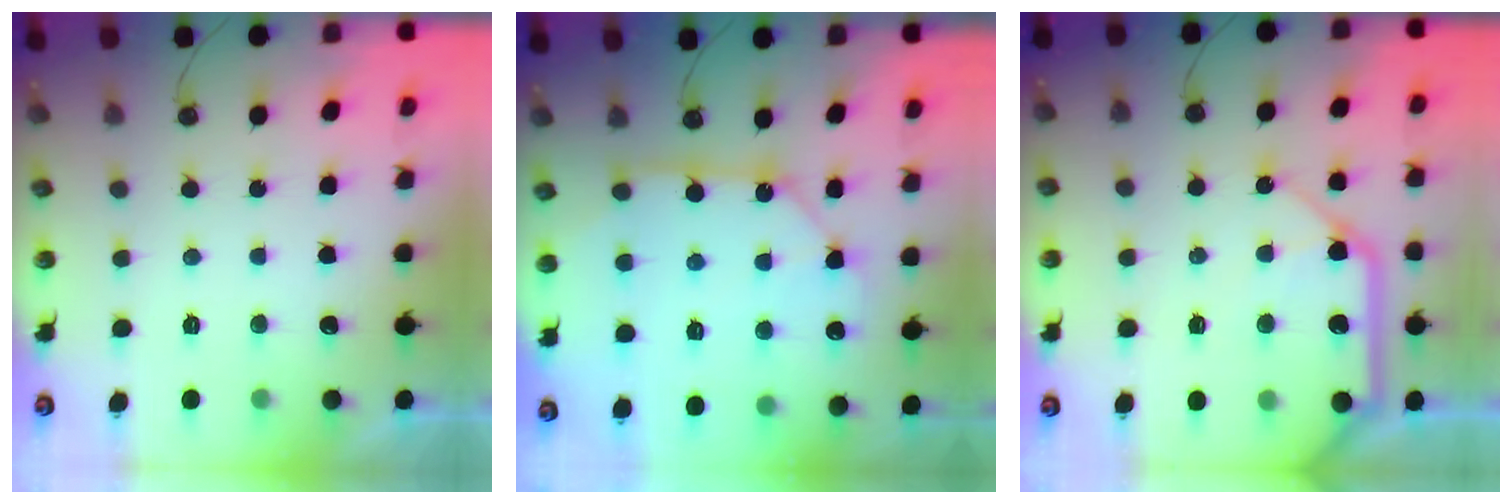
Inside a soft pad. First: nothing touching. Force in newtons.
{"total": 10.5, "press": 10.4, "slide": 1.1}
{"total": 13.5, "press": 13.4, "slide": 1.7}